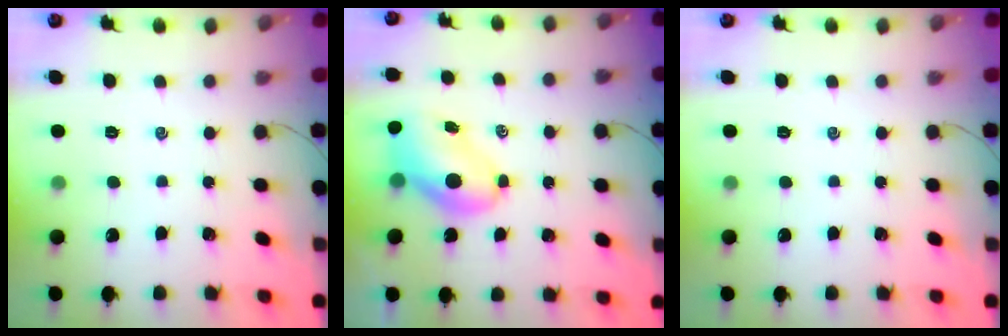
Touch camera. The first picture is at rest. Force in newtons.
{"total": 7.2, "press": 7.1, "slide": 1.2}
{"total": 0.0}